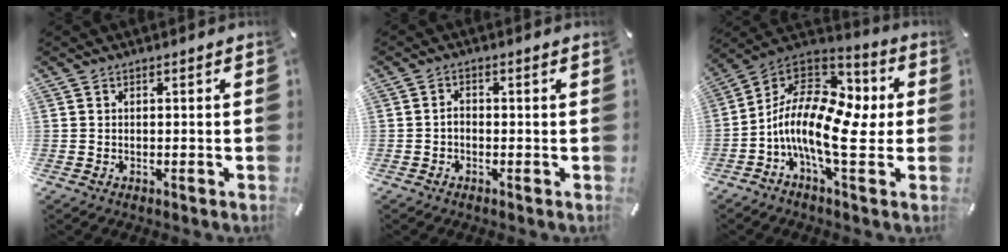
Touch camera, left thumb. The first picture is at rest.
{"total": 1.4, "force": [-0.4, 0.6, 1.2], "torque": [-0.025, 0.002, -0.009]}
{"total": 17.8, "force": [-3.3, 8.2, 15.5], "torque": [-0.313, -0.004, -0.058]}